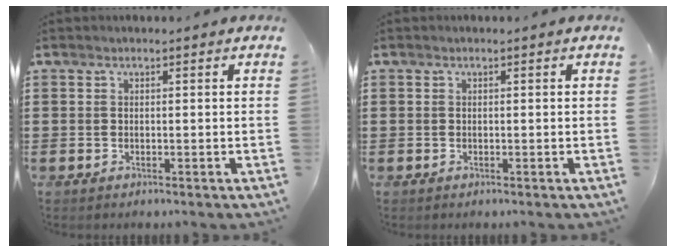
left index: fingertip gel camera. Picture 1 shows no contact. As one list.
[{"total": 0.0}]